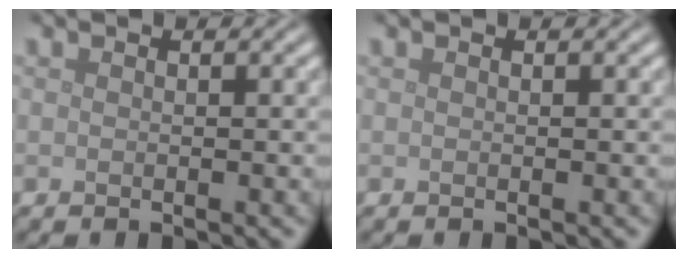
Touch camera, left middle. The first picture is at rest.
{"total": 0.0}